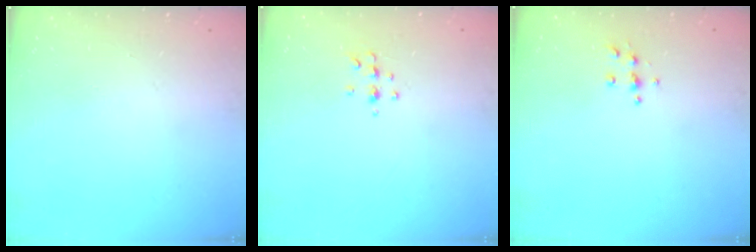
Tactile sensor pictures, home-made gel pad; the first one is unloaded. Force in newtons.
{"total": 4.7, "press": 4.6, "slide": 1.1}
{"total": 4.9, "press": 4.9, "slide": 0.5}